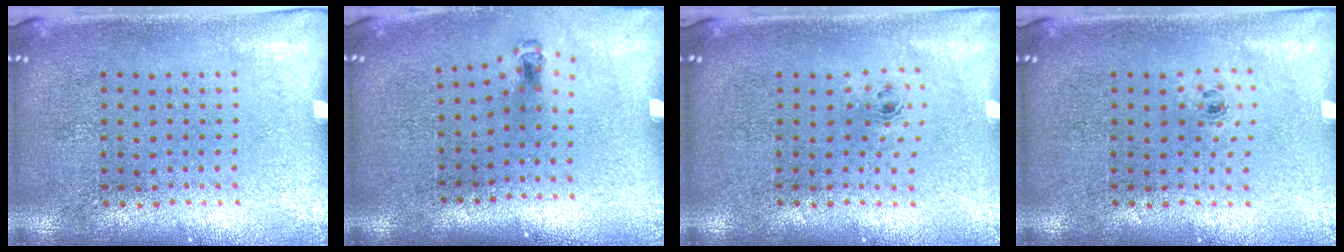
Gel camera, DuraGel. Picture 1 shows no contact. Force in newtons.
{"total": 0.6, "press": 0.3, "slide": 0.5}
{"total": 0.6, "press": 0.2, "slide": 0.6}
{"total": 0.6, "press": 0.3, "slide": 0.5}